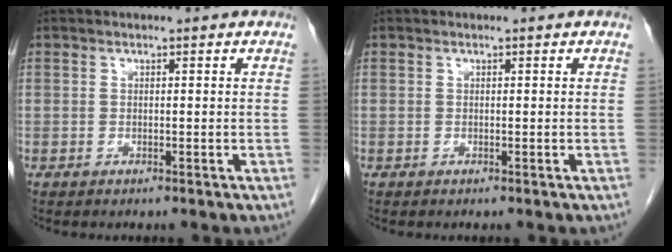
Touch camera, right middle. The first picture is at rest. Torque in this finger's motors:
{"motor_torque": [0.63, -0.42, 0.11, 0.01]}